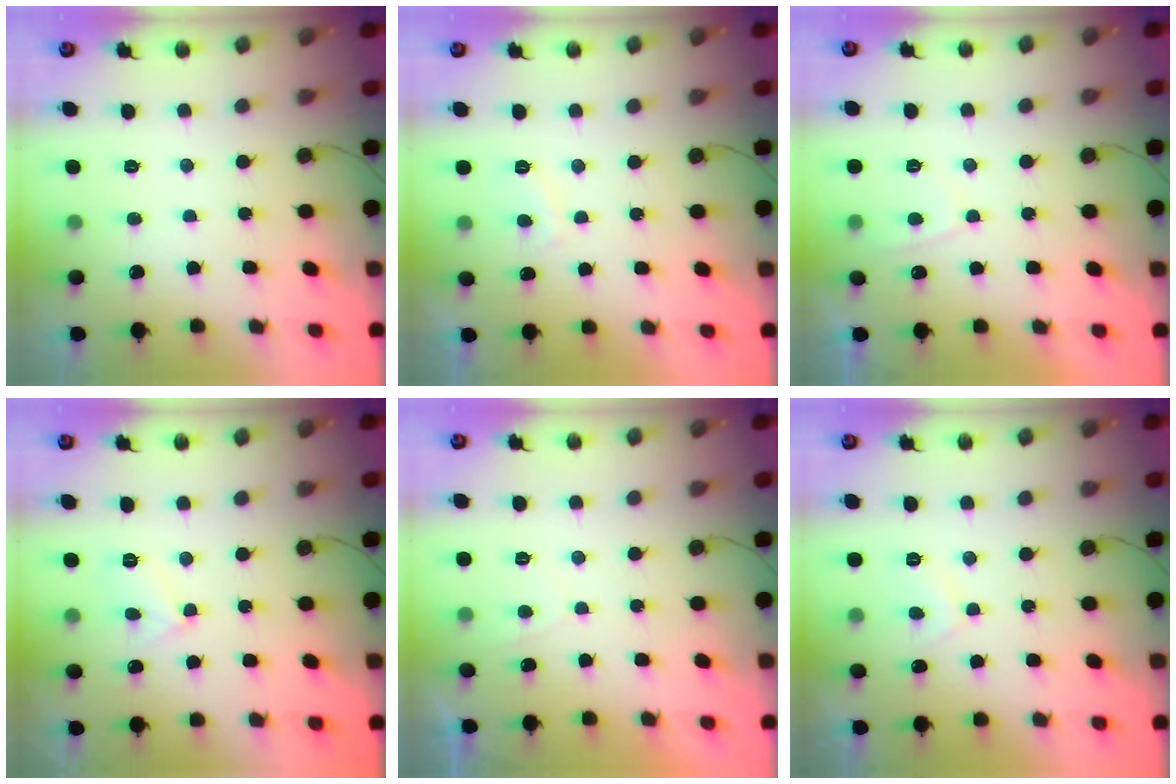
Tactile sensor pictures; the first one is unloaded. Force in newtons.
{"total": 2.7, "press": 2.5, "slide": 0.8}
{"total": 2.1, "press": 2.0, "slide": 0.6}
{"total": 5.1, "press": 5.0, "slide": 0.5}
{"total": 0.8, "press": 0.5, "slide": 0.6}
{"total": 2.3, "press": 2.2, "slide": 0.8}